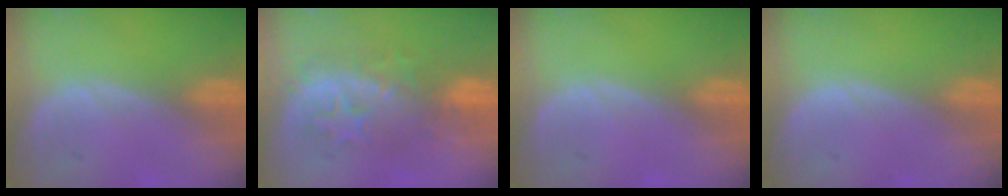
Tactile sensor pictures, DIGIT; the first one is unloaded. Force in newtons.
{"total": 8.3, "press": 8.2, "slide": 1.0}
{"total": 0.0}
{"total": 0.0}